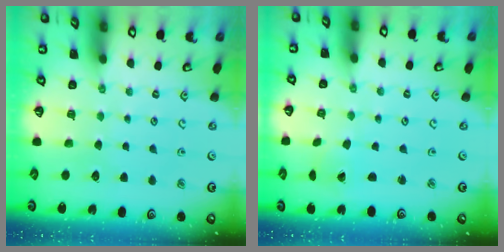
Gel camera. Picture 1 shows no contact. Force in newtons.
{"total": 0.6, "press": 0.3, "slide": 0.5}